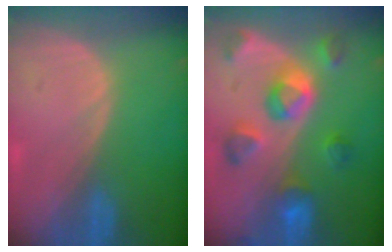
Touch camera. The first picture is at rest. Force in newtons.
{"total": 9.3, "press": 8.5, "slide": 3.9}